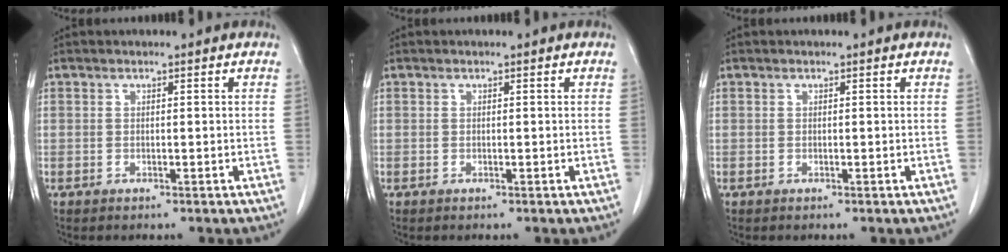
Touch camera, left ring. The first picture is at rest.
{"total": 0.0}
{"total": 0.0}